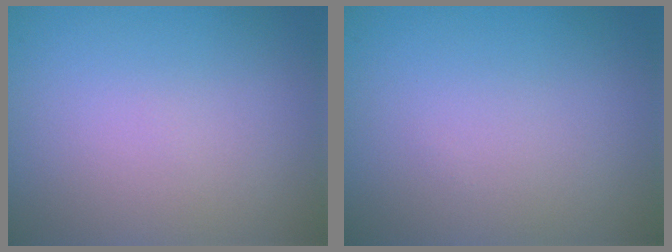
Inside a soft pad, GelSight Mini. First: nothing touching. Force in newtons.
{"total": 0.0}